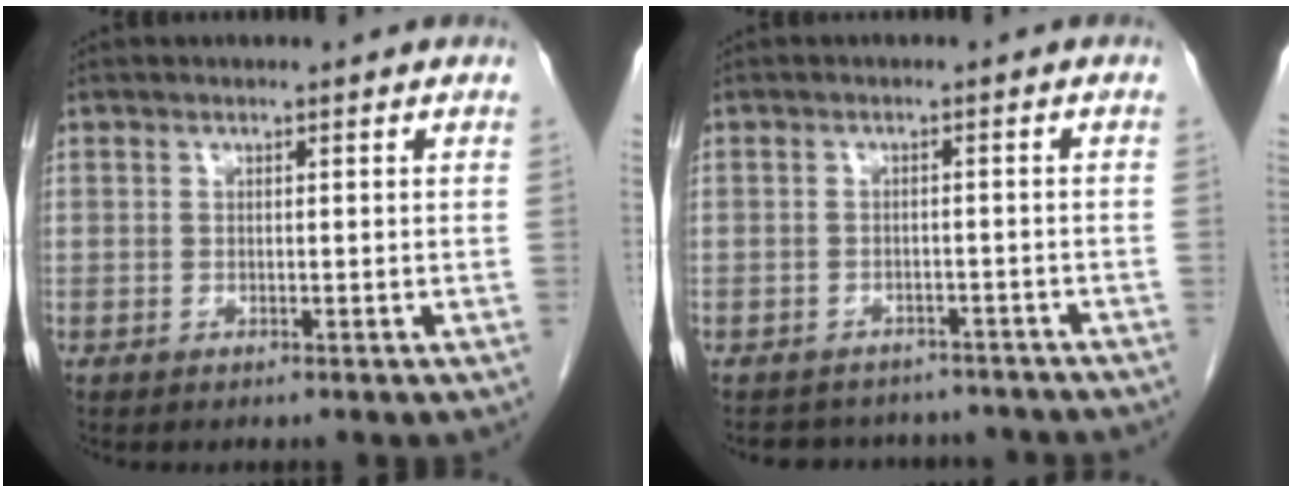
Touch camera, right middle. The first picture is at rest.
{"total": 10.1, "force": [-9.1, 4.0, 2.1], "torque": [-0.032, 0.012, -0.098]}